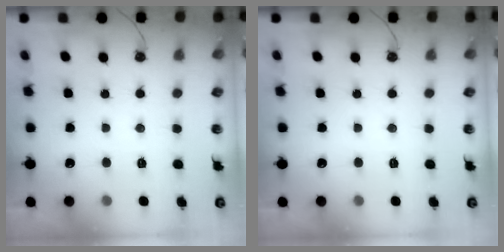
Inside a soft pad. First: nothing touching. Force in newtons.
{"total": 0.0}